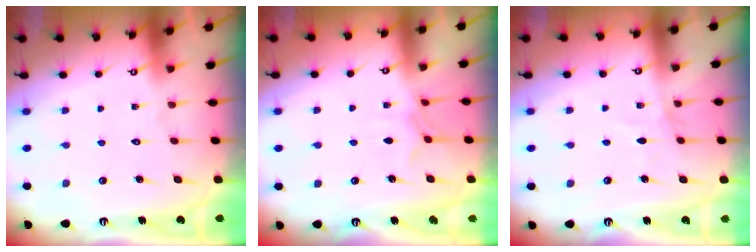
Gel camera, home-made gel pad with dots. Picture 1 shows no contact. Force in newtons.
{"total": 4.0, "press": 3.9, "slide": 0.6}
{"total": 3.1, "press": 3.1, "slide": 0.4}